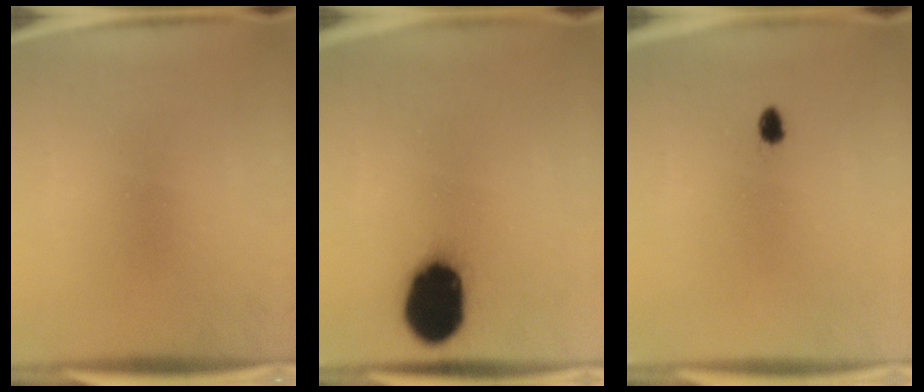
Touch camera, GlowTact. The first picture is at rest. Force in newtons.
{"total": 18.9}
{"total": 1.4}